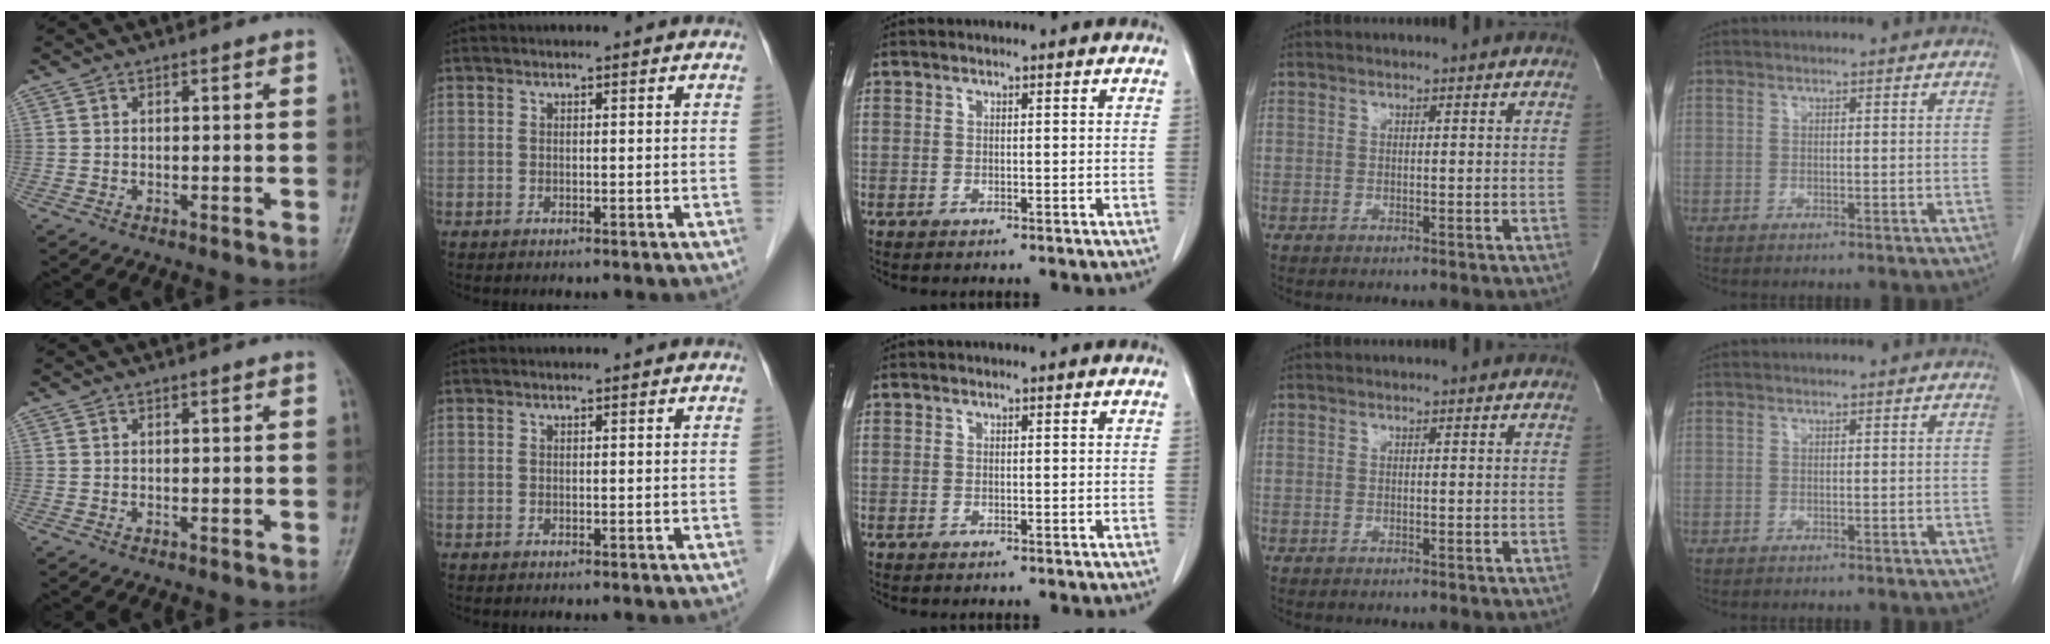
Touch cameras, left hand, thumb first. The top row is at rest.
{}